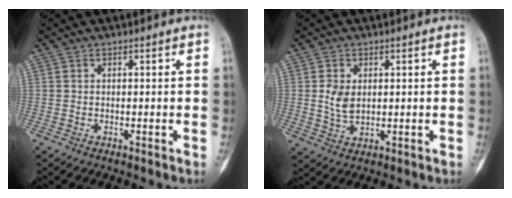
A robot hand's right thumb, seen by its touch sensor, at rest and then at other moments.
{"total": 4.4, "force": [0.7, 2.9, 3.3], "torque": [-0.058, -0.008, 0.019]}